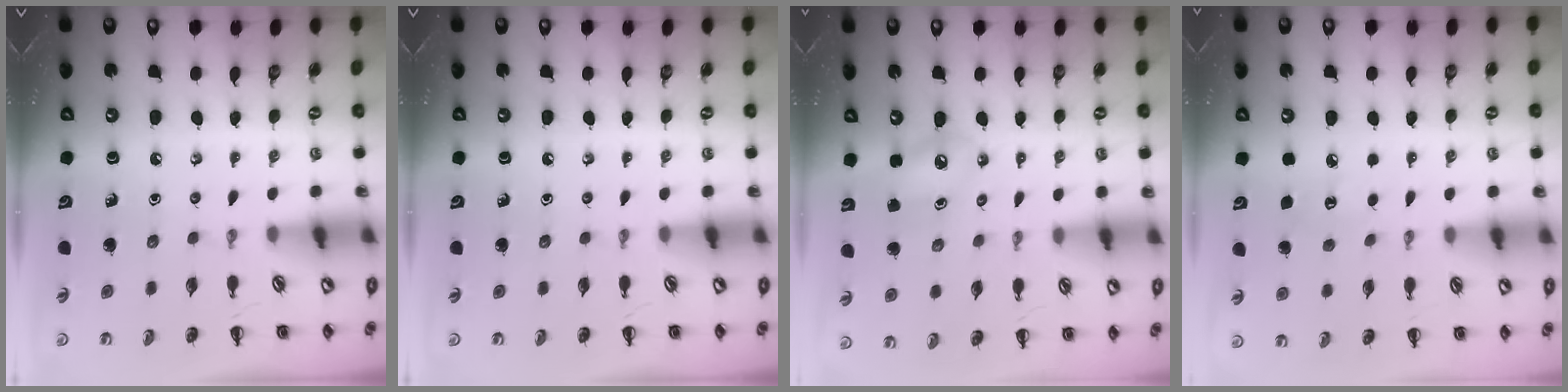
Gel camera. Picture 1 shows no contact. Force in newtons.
{"total": 0.0}
{"total": 6.7, "press": 6.5, "slide": 1.6}
{"total": 5.7, "press": 5.5, "slide": 1.6}